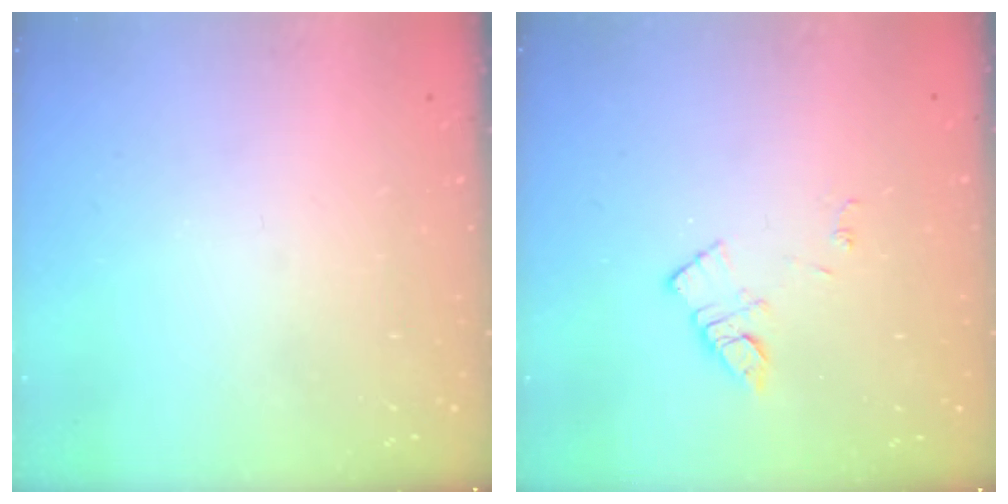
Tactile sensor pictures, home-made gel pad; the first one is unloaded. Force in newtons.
{"total": 6.5, "press": 6.4, "slide": 0.7}